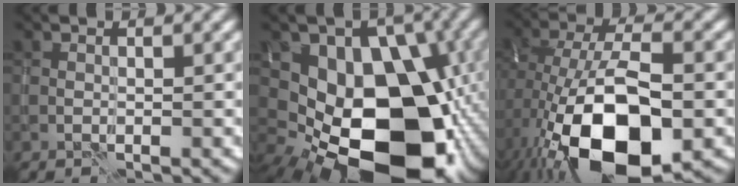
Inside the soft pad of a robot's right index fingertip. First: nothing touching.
{"total": 16.9, "force": [-2.3, 11.2, 12.4], "torque": [-0.149, -0.006, -0.032]}
{"total": 16.1, "force": [-5.6, 8.1, 12.8], "torque": [-0.227, 0.001, -0.095]}